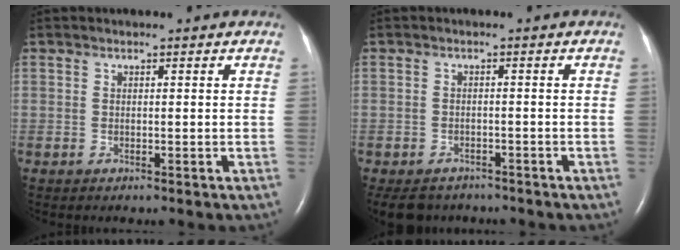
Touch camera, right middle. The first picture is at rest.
{"total": 6.5, "force": [-5.5, 3.3, 1.2], "torque": [-0.018, -0.006, -0.076]}